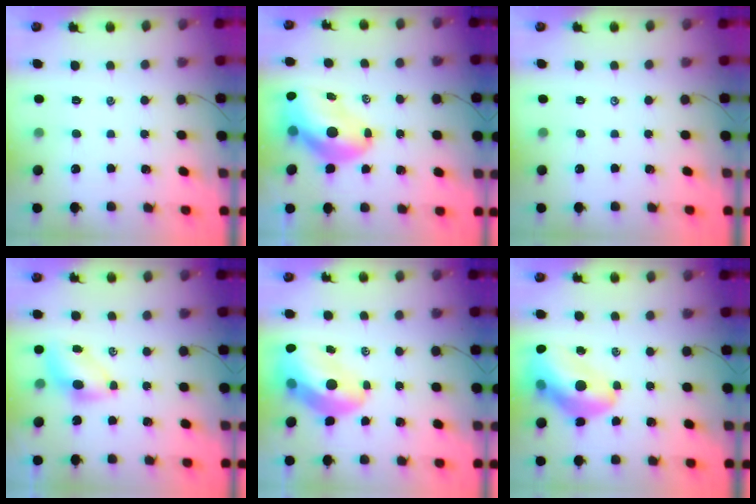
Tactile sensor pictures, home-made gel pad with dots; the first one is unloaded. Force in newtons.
{"total": 11.5, "press": 11.1, "slide": 3.1}
{"total": 0.0}
{"total": 5.5, "press": 5.4, "slide": 0.5}
{"total": 13.8, "press": 13.2, "slide": 3.8}
{"total": 14.9, "press": 14.3, "slide": 4.2}